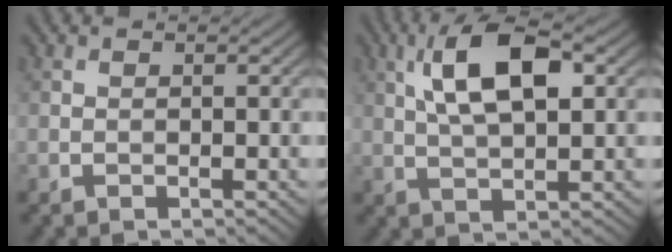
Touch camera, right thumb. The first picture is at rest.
{"total": 9.1, "force": [2.8, 3.5, 7.9], "torque": [-0.154, 0.016, 0.042]}